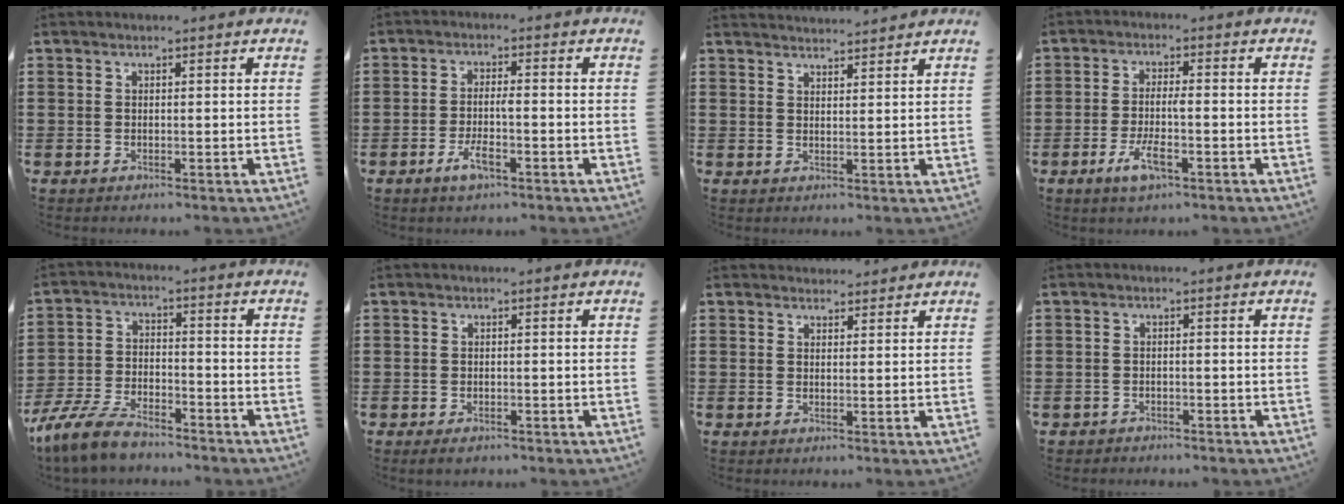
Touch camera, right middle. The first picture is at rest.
{"total": 3.9, "force": [-1.7, 1.0, 3.3], "torque": [-0.069, 0.001, -0.036]}
{"total": 2.4, "force": [2.4, -0.1, 0.0], "torque": [-0.006, -0.004, 0.046]}
{"total": 5.0, "force": [-2.0, 1.2, 4.4], "torque": [-0.092, -0.003, -0.043]}
{"total": 7.8, "force": [-6.7, 2.0, 3.5], "torque": [-0.090, 0.005, -0.134]}
{"total": 0.9, "force": [-0.7, 0.4, 0.4], "torque": [-0.009, -0.003, -0.013]}
{"total": 1.9, "force": [1.8, 0.7, 0.0], "torque": [0.004, 0.001, 0.034]}
{"total": 1.2, "force": [-1.1, 0.3, -0.1], "torque": [-0.001, 0.002, -0.026]}